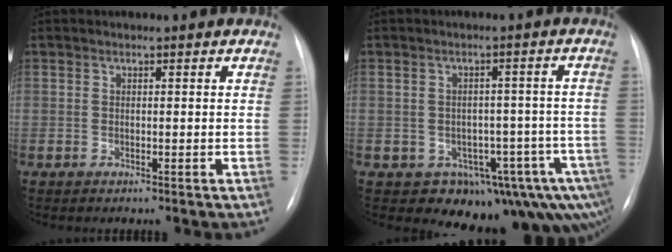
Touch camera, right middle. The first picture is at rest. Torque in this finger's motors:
{"motor_torque": [1.13, -1.01, 0.23, 0.04]}